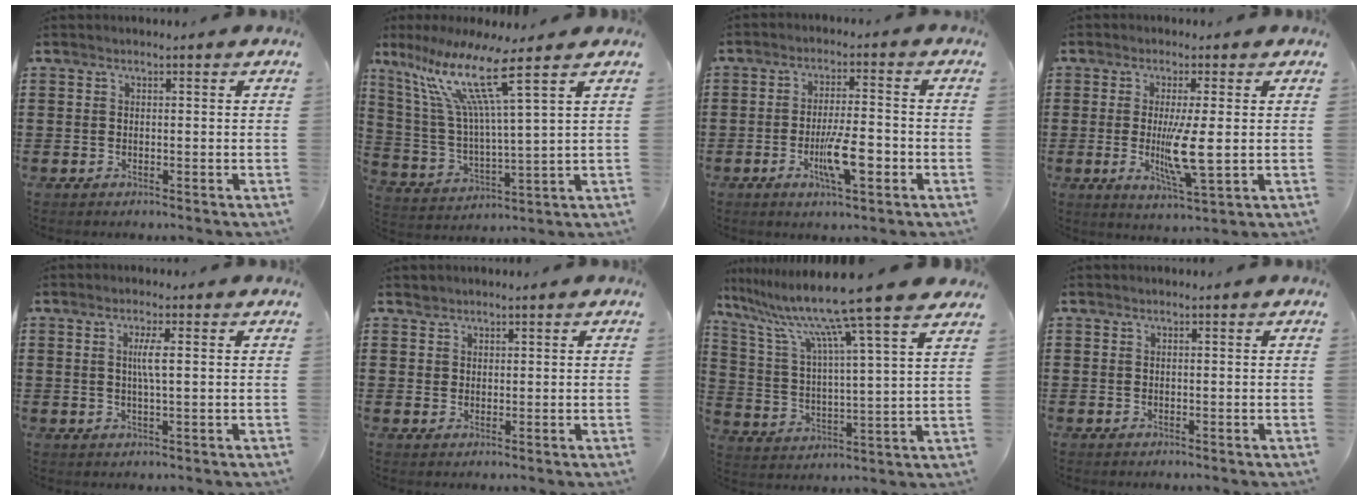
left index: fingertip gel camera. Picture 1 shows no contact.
{"total": 12.6, "force": [8.0, 0.5, 9.7], "torque": [-0.218, -0.039, 0.128]}
{"total": 8.2, "force": [-2.6, 2.3, 7.4], "torque": [-0.130, -0.007, -0.048]}
{"total": 6.9, "force": [-0.2, 0.8, 6.9], "torque": [-0.129, -0.013, -0.004]}
{"total": 3.0, "force": [0.5, 0.2, 2.9], "torque": [-0.060, -0.002, 0.006]}
{"total": 1.7, "force": [1.3, 1.1, -0.1], "torque": [-0.002, 0.002, 0.027]}
{"total": 12.3, "force": [10.2, -0.6, 6.8], "torque": [-0.164, -0.063, 0.162]}
{"total": 0.0}